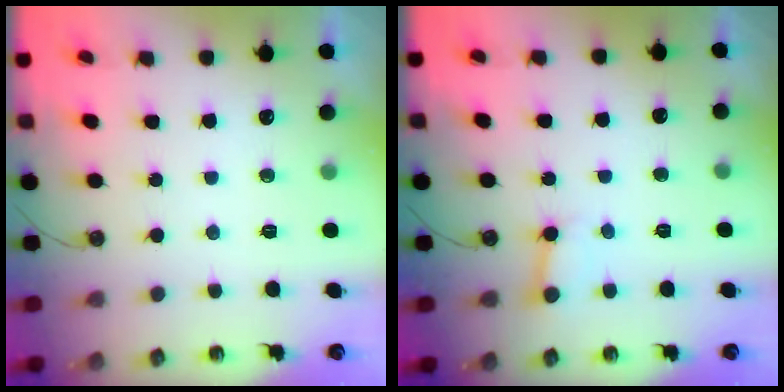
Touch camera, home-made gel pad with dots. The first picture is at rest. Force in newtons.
{"total": 2.8, "press": 2.8, "slide": 0.5}